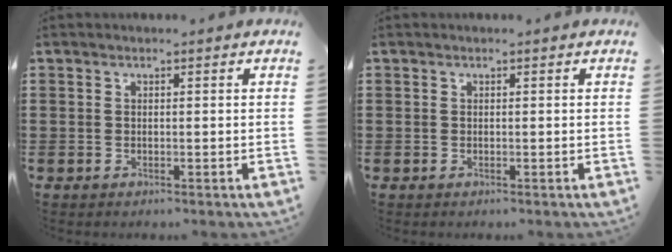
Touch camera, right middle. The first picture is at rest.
{"total": 0.0}